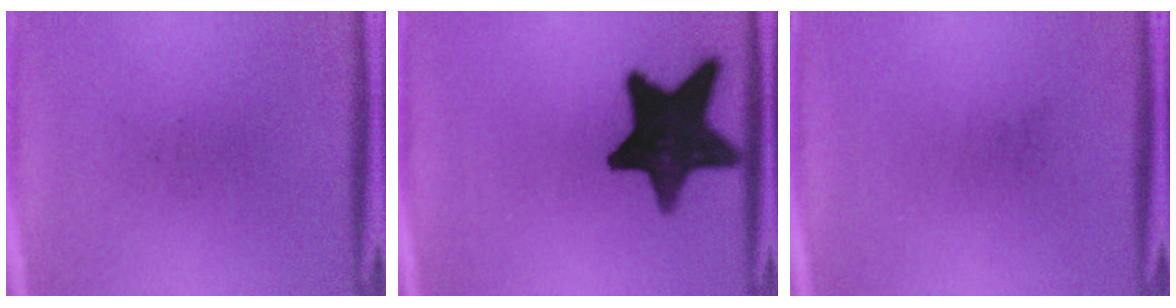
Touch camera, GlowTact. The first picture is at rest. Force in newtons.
{"total": 16.8}
{"total": 0.0}